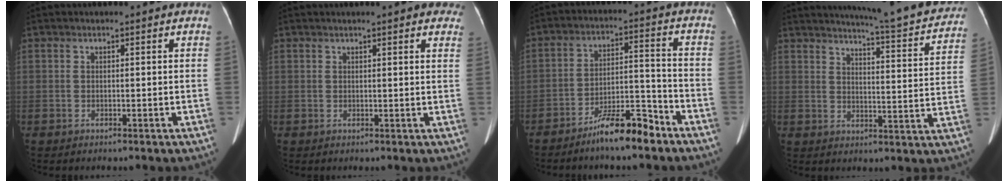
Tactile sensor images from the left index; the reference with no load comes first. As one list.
[{"total": 6.0, "force": [4.4, 1.3, 3.8], "torque": [-0.033, 0.016, 0.041]}, {"total": 8.7, "force": [-6.9, 1.3, 5.1], "torque": [-0.086, 0.008, -0.120]}, {"total": 18.8, "force": [17.3, 1.3, 7.2], "torque": [-0.094, -0.050, 0.203]}]